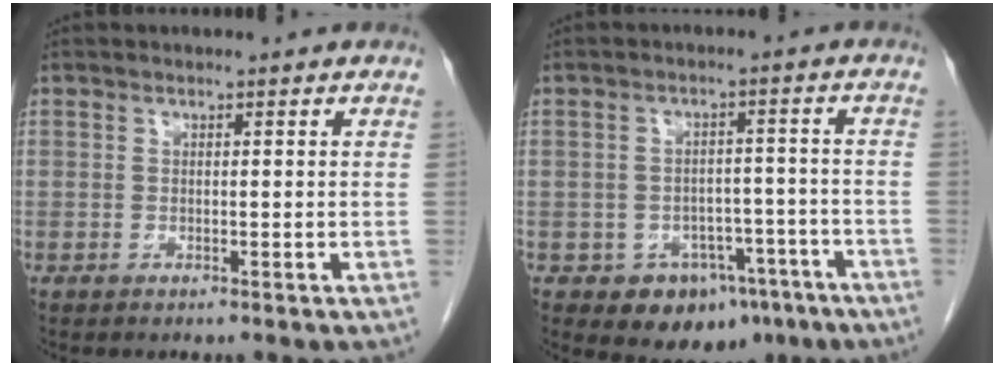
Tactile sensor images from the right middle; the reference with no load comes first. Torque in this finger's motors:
{"motor_torque": [0.12, -0.68, 0.09, 0.01]}